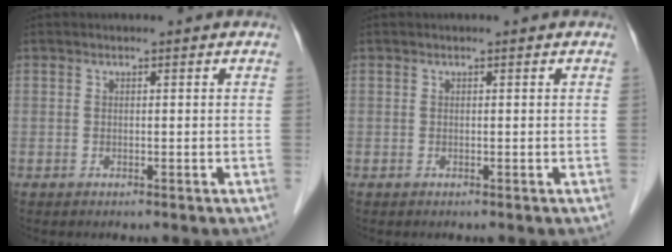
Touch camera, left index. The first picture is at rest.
{"total": 0.0}